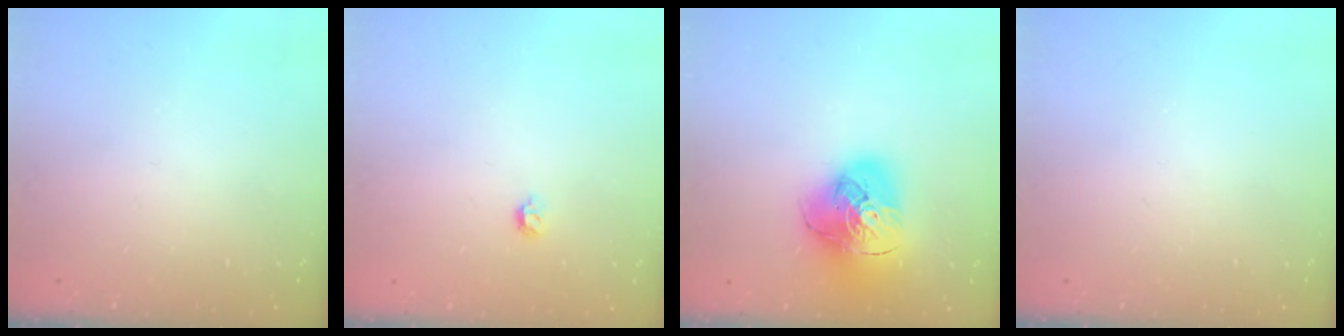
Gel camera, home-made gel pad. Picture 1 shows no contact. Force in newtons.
{"total": 4.6, "press": 4.5, "slide": 0.9}
{"total": 17.1, "press": 17.0, "slide": 2.1}
{"total": 0.0}